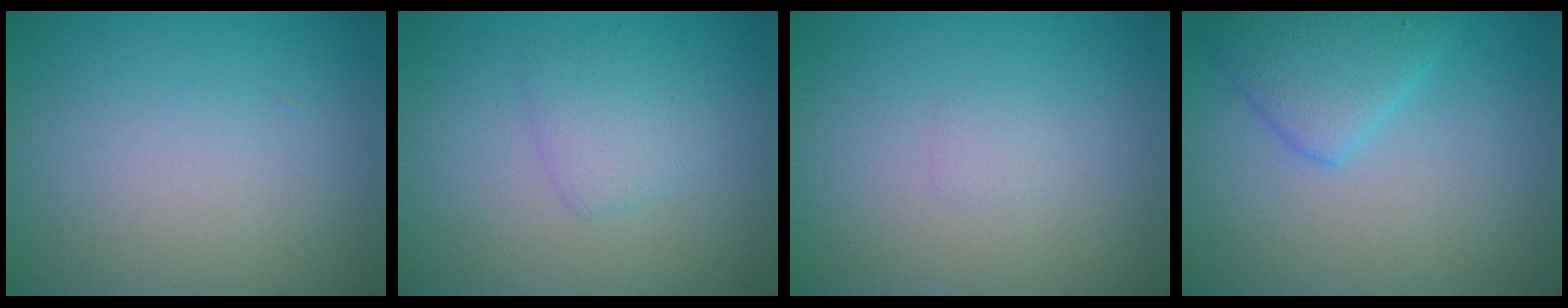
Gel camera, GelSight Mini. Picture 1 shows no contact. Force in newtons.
{"total": 1.9, "press": 1.9, "slide": 0.1}
{"total": 0.5, "press": 0.5, "slide": 0.0}
{"total": 3.4, "press": 3.4, "slide": 0.2}